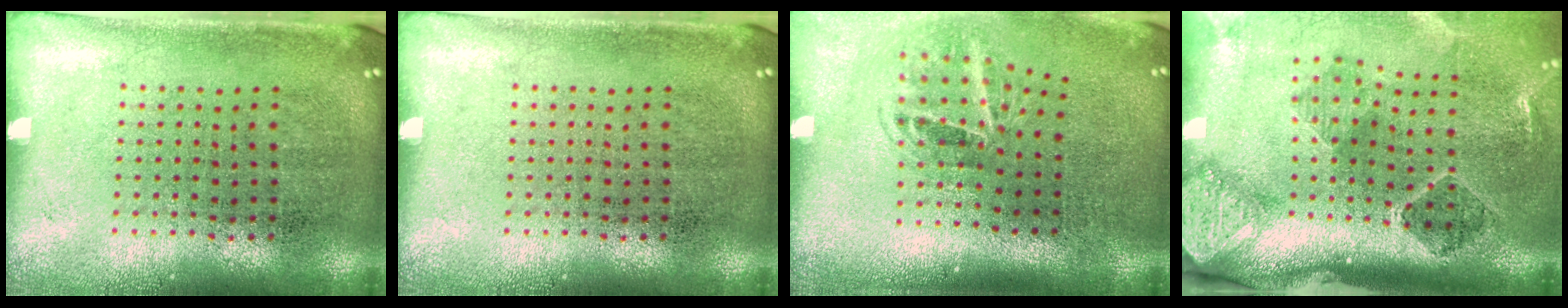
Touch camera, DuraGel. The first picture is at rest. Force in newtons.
{"total": 0.0}
{"total": 2.0, "press": 1.3, "slide": 1.6}
{"total": 2.8, "press": 1.9, "slide": 2.2}